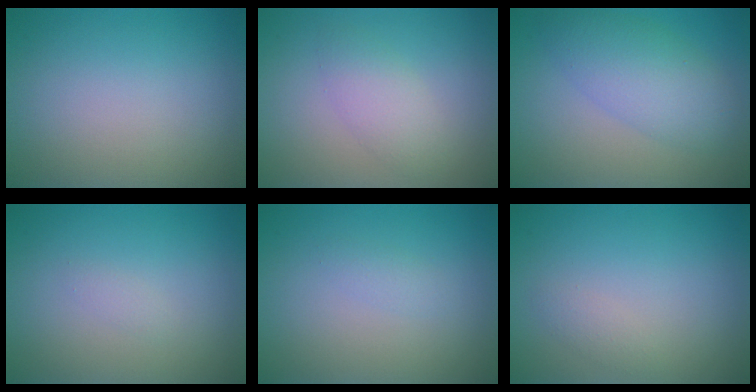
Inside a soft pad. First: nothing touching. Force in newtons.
{"total": 2.4, "press": 2.4, "slide": 0.2}
{"total": 4.9, "press": 4.9, "slide": 0.1}
{"total": 0.5, "press": 0.5, "slide": 0.0}
{"total": 0.9, "press": 0.9, "slide": 0.0}
{"total": 0.9, "press": 0.9, "slide": 0.1}